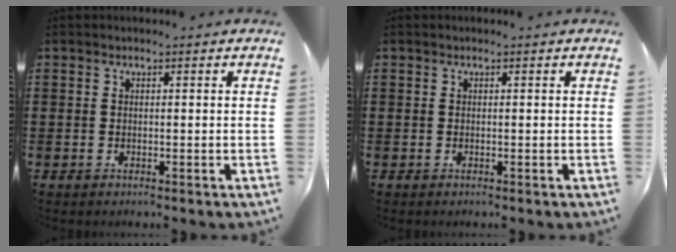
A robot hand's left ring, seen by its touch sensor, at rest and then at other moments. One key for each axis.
{"total": 0.0}